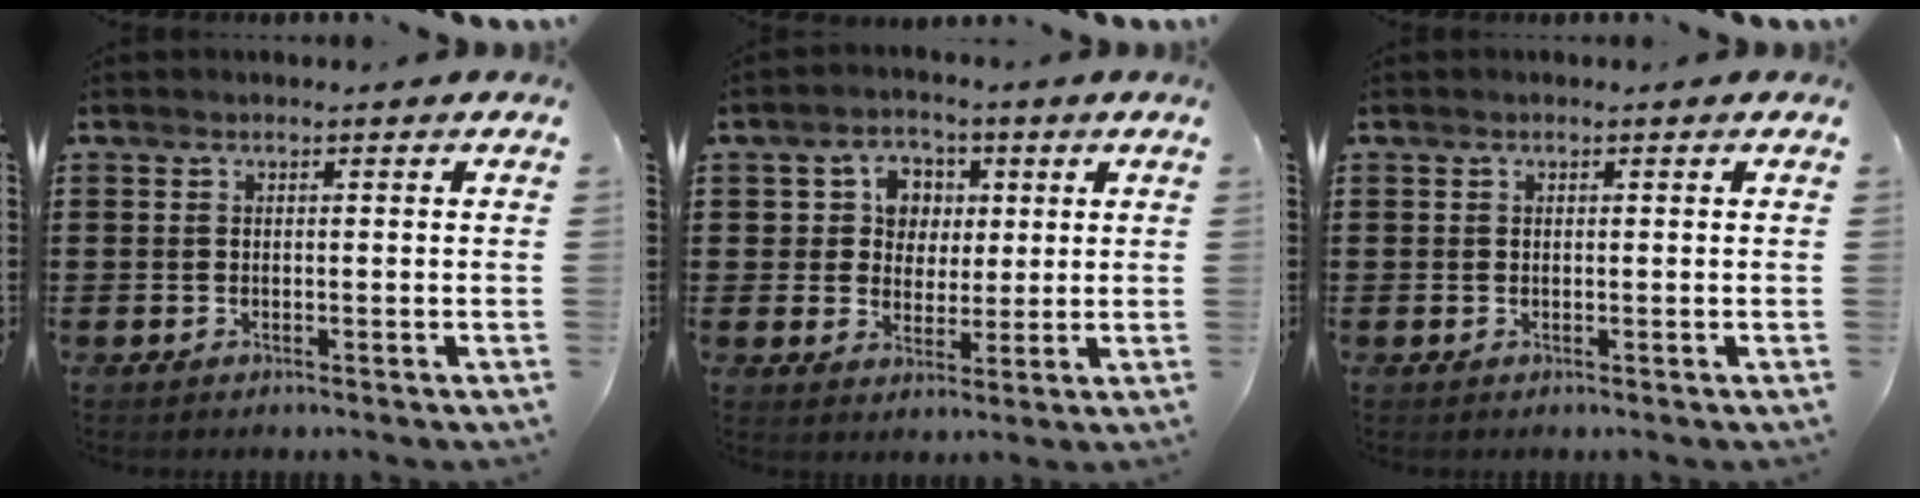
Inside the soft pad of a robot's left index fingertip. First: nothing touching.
{"total": 5.4, "force": [1.8, 4.9, 1.6], "torque": [-0.050, 0.014, 0.028]}
{"total": 0.0}